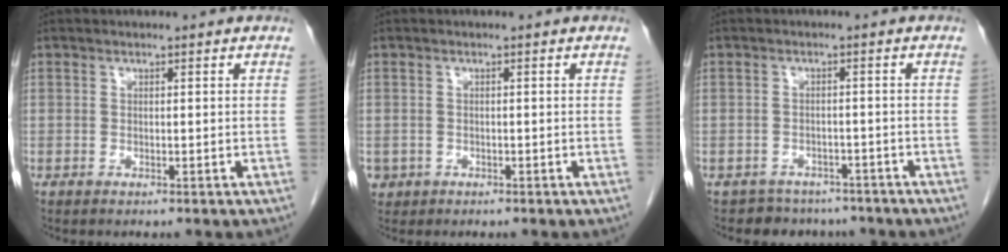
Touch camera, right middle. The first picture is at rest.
{"total": 1.7, "force": [-0.7, 1.5, 0.2], "torque": [-0.004, 0.004, -0.007]}
{"total": 5.4, "force": [-4.5, 3.0, -0.2], "torque": [0.007, 0.017, -0.058]}